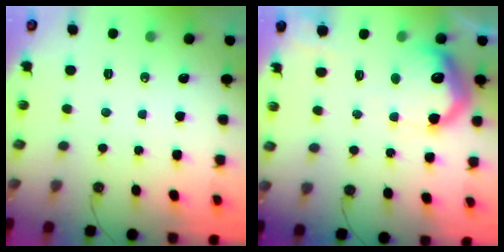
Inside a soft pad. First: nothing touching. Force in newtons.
{"total": 15.5, "press": 15.5, "slide": 0.9}